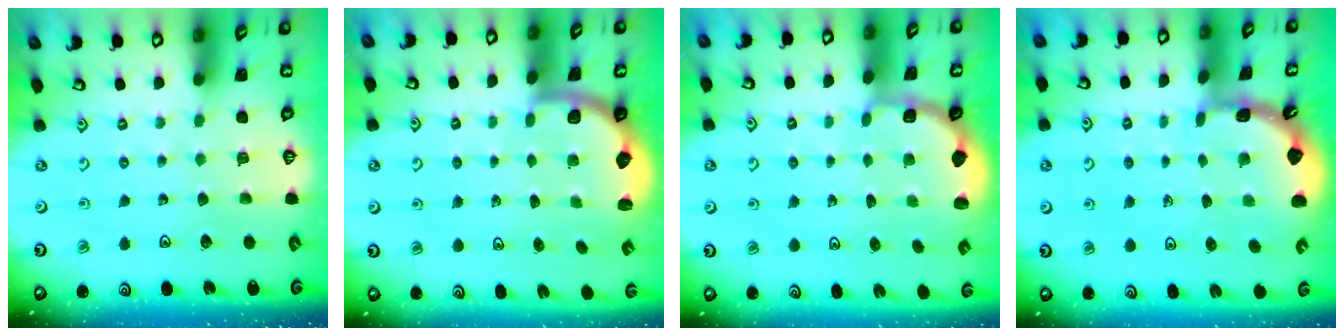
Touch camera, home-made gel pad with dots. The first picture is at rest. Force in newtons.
{"total": 2.2, "press": 2.1, "slide": 0.7}
{"total": 1.9, "press": 1.6, "slide": 1.0}
{"total": 1.8, "press": 1.8, "slide": 0.1}